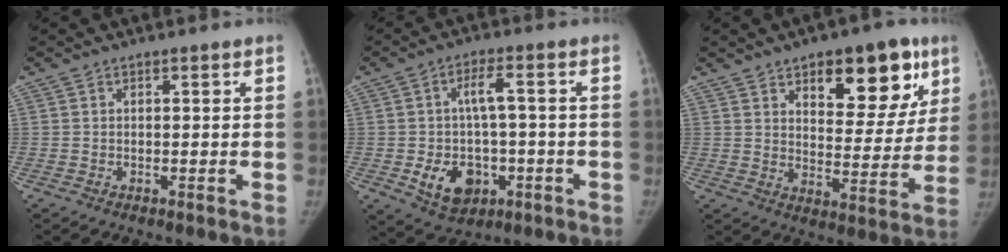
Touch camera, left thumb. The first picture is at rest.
{"total": 11.1, "force": [-2.8, 7.2, 7.9], "torque": [-0.111, 0.019, -0.035]}
{"total": 17.5, "force": [9.2, 8.5, 12.2], "torque": [-0.103, -0.043, 0.131]}